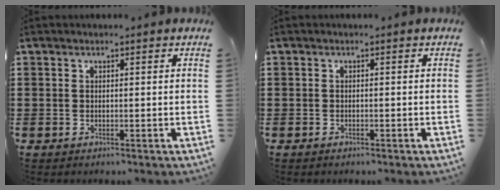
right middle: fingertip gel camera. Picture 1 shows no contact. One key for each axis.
{"total": 0.6, "fx": -0.5, "fy": 0.2, "fz": -0.1, "tx": -0.001, "ty": -0.001, "tz": -0.011}